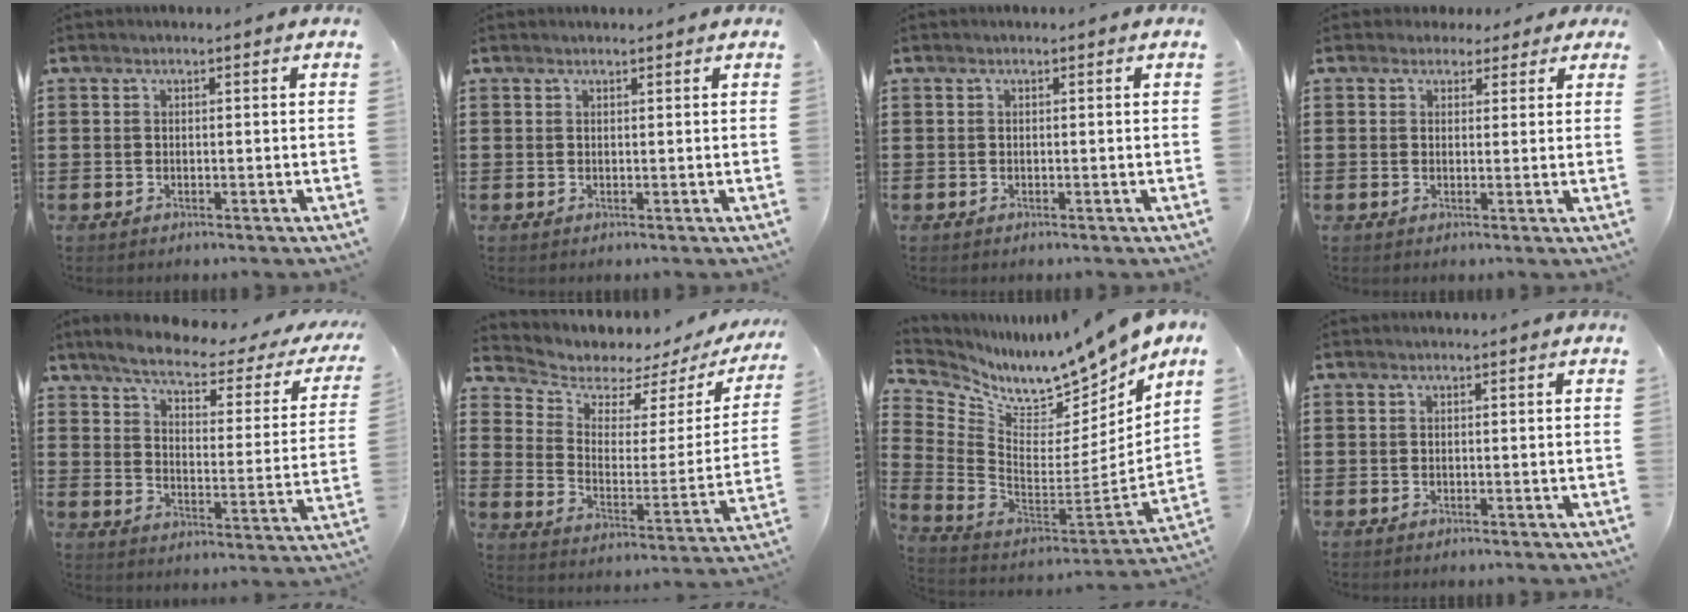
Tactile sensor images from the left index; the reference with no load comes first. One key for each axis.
{"total": 0.7, "fx": 0.6, "fy": 0.2, "fz": -0.1, "tx": 0.000, "ty": 0.001, "tz": 0.013}
{"total": 0.0}
{"total": 2.5, "fx": 1.7, "fy": 1.8, "fz": 0.5, "tx": -0.012, "ty": 0.008, "tz": 0.029}
{"total": 4.7, "fx": 3.5, "fy": 0.8, "fz": 3.1, "tx": -0.079, "ty": -0.023, "tz": 0.051}
{"total": 4.2, "fx": 3.8, "fy": 1.7, "fz": 0.3, "tx": -0.038, "ty": -0.035, "tz": 0.060}
{"total": 9.6, "fx": 9.1, "fy": 1.8, "fz": 2.4, "tx": -0.081, "ty": -0.087, "tz": 0.151}
{"total": 0.0}